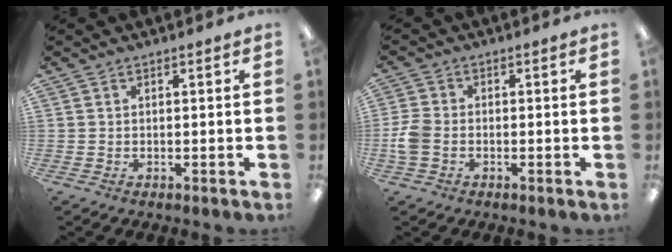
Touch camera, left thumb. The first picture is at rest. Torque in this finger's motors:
{"motor_torque": [-0.28, 0.29, -0.02, 0.02, 0.01]}